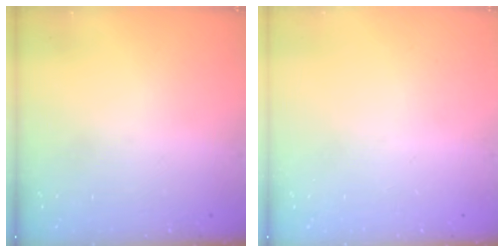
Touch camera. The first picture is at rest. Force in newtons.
{"total": 0.0}